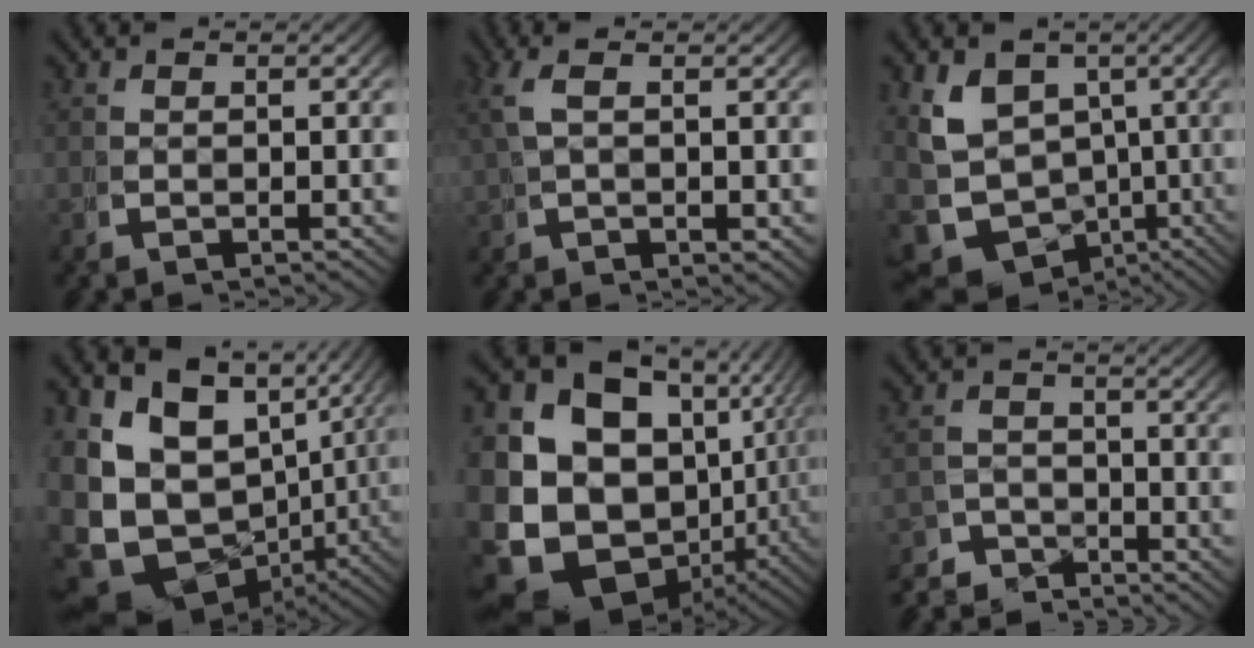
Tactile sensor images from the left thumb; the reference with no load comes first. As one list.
[{"total": 2.7, "force": [1.1, 0.8, 2.3], "torque": [-0.060, 0.004, 0.027]}, {"total": 11.9, "force": [-2.5, 9.4, 6.9], "torque": [-0.149, -0.064, -0.017]}, {"total": 17.8, "force": [-1.1, 13.3, 11.8], "torque": [-0.237, -0.065, 0.010]}, {"total": 22.9, "force": [-2.4, 17.5, 14.5], "torque": [-0.306, -0.085, -0.016]}, {"total": 3.8, "force": [-3.5, 1.6, 0.3], "torque": [0.021, -0.017, -0.066]}]